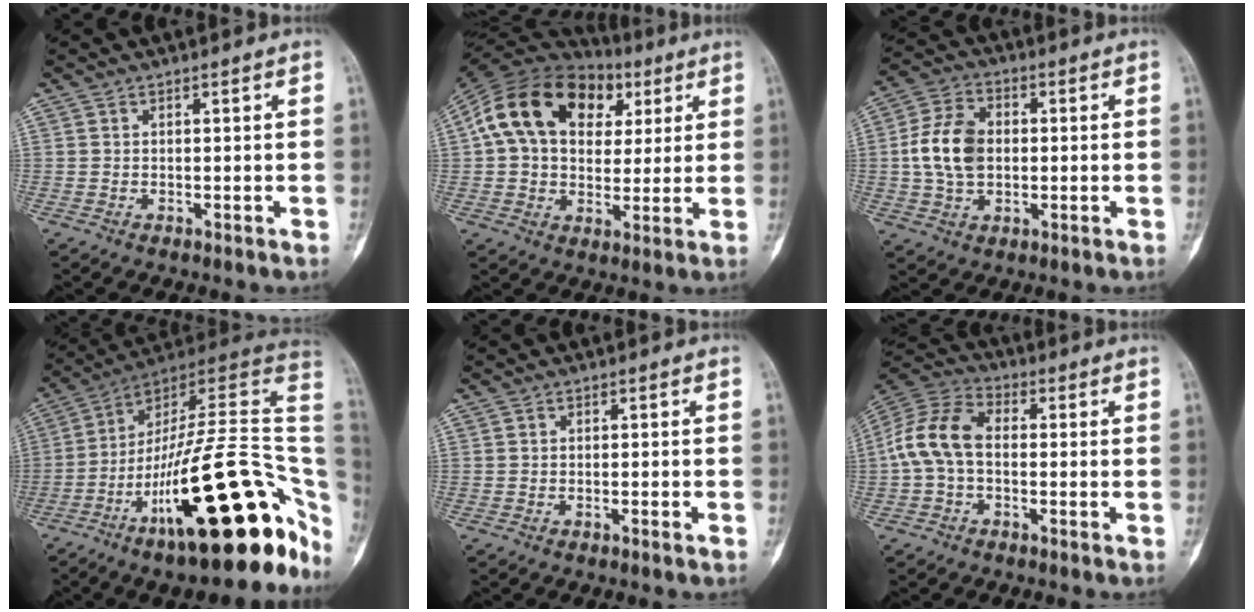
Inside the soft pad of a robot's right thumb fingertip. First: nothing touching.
{"total": 20.9, "force": [6.4, 14.4, 13.8], "torque": [-0.230, 0.024, 0.101]}
{"total": 10.6, "force": [0.1, 7.4, 7.7], "torque": [-0.135, 0.014, -0.001]}
{"total": 33.1, "force": [-10.5, 10.1, 29.8], "torque": [-0.362, 0.063, -0.161]}
{"total": 1.1, "force": [-0.6, 0.0, 0.9], "torque": [-0.023, 0.004, -0.006]}
{"total": 10.7, "force": [-0.7, 6.8, 8.2], "torque": [-0.166, 0.031, -0.026]}